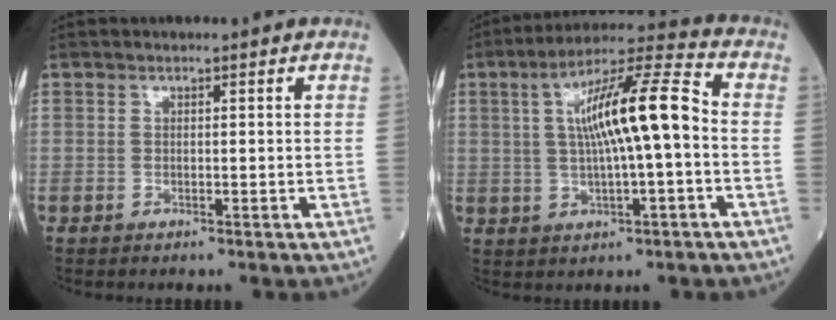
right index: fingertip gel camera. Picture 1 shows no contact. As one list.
[{"total": 13.0, "force": [0.8, 1.6, 12.9], "torque": [-0.223, 0.024, 0.009]}]